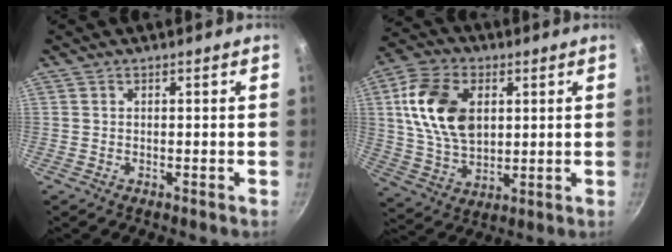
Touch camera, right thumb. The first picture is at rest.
{"total": 15.8, "force": [3.5, 10.5, 11.3], "torque": [-0.196, -0.007, 0.069]}